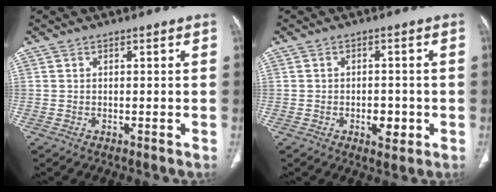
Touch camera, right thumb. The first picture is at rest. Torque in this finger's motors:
{"motor_torque": [0.54, 0.64, -0.22, 0.11, 0.19]}